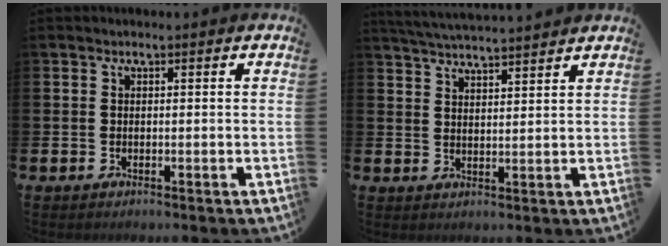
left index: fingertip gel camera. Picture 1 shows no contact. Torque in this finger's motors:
{"motor_torque": [0.87, -1.26, 0.42, 0.07]}